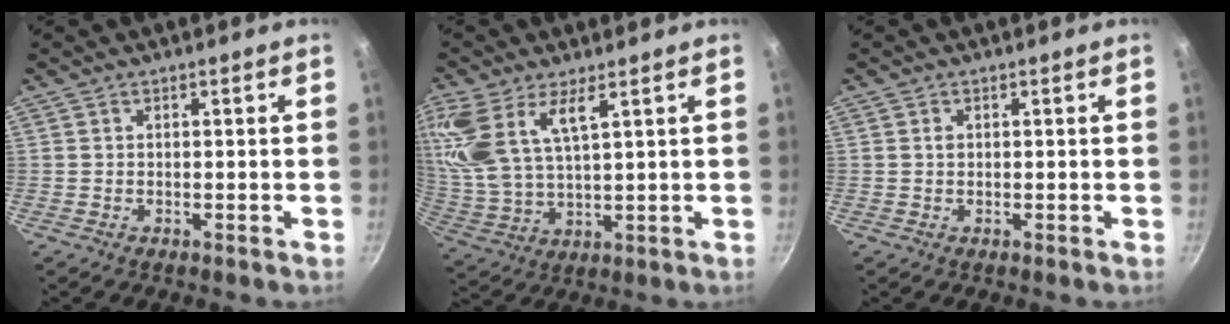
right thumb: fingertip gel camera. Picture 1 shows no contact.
{"total": 14.4, "force": [7.6, 6.1, 10.7], "torque": [-0.221, -0.025, 0.163]}
{"total": 0.8, "force": [0.2, 0.6, 0.5], "torque": [-0.007, 0.002, 0.004]}